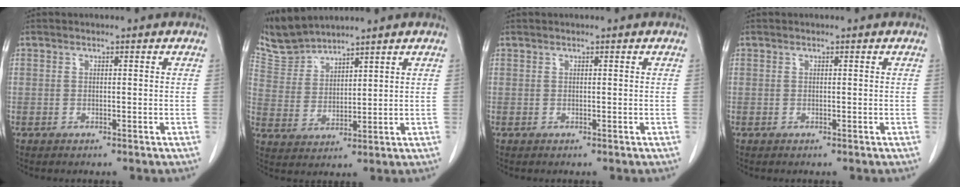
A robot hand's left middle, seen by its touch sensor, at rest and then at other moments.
{"total": 6.2, "force": [6.2, 0.5, 0.0], "torque": [-0.015, 0.008, 0.136]}
{"total": 0.0}
{"total": 0.0}